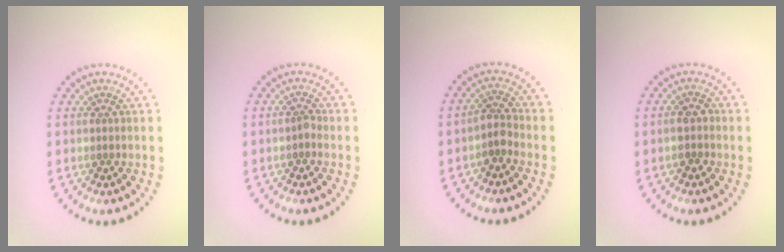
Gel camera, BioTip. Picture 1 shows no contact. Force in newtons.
{"total": 0.8, "press": 0.5, "slide": 0.5}
{"total": 1.7, "press": 1.4, "slide": 1.0}
{"total": 1.7, "press": 1.6, "slide": 0.6}